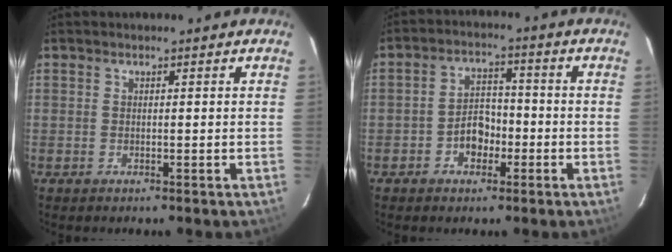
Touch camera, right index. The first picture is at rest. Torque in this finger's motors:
{"motor_torque": [0.76, 0.08, 0.16, 0.03]}